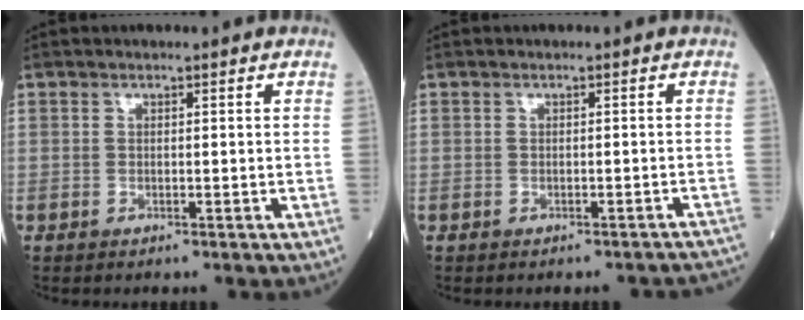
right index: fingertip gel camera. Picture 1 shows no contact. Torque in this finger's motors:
{"motor_torque": [-1.12, -0.48, -0.15, -0.08]}